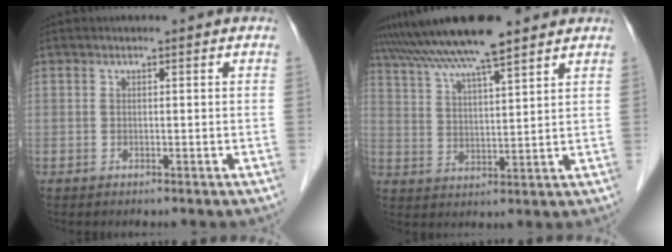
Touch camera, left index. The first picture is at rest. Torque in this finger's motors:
{"motor_torque": [1.12, -1.02, 1.05, 0.21]}